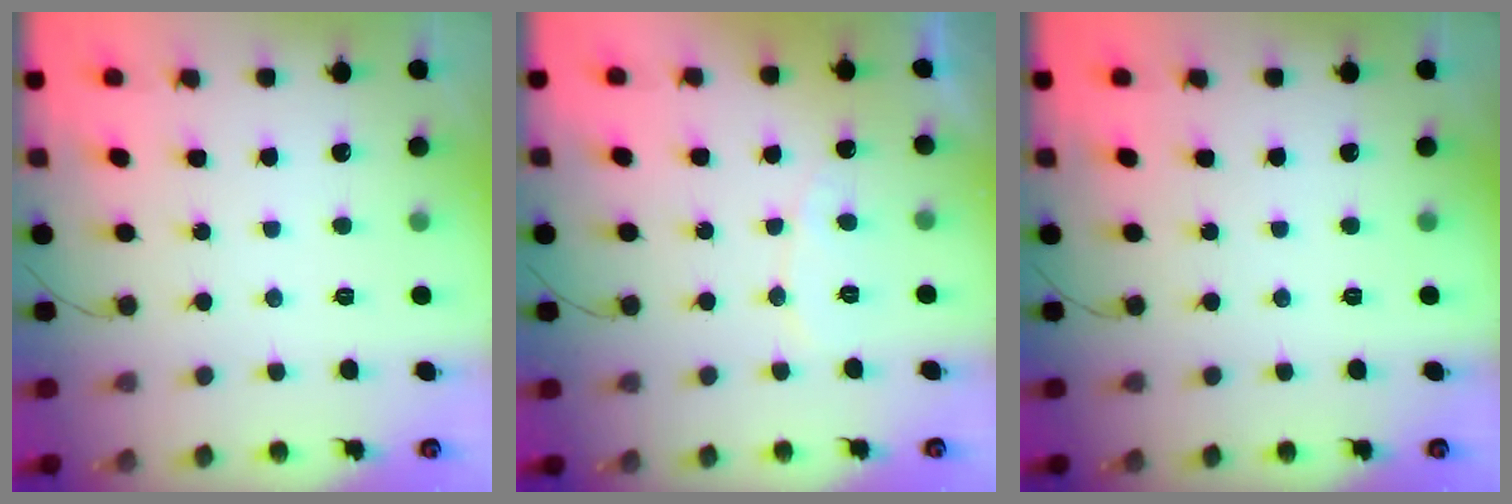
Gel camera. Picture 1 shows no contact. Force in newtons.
{"total": 5.4, "press": 5.4, "slide": 0.4}
{"total": 0.0}